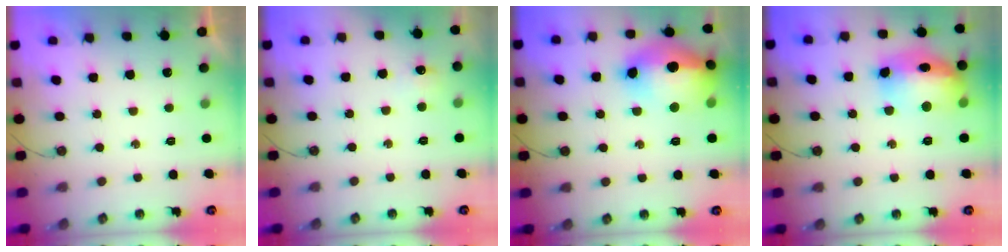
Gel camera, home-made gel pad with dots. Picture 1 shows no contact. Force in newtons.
{"total": 5.0, "press": 4.9, "slide": 0.7}
{"total": 20.3, "press": 20.2, "slide": 2.1}
{"total": 16.9, "press": 16.8, "slide": 1.3}